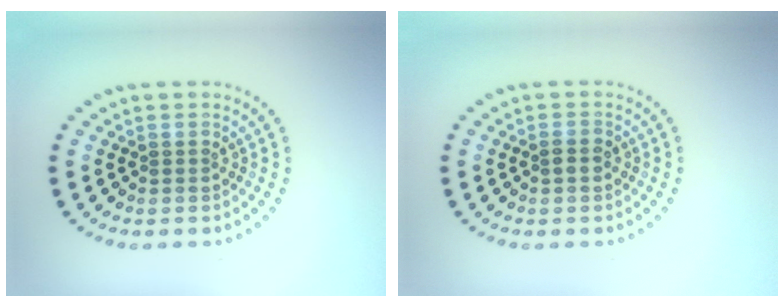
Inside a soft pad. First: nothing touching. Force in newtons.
{"total": 1.2, "press": 1.2, "slide": 0.2}